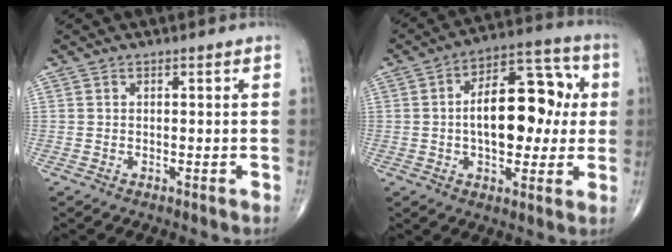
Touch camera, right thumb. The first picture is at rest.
{"total": 17.1, "force": [0.9, 9.2, 14.4], "torque": [-0.187, 0.028, 0.009]}